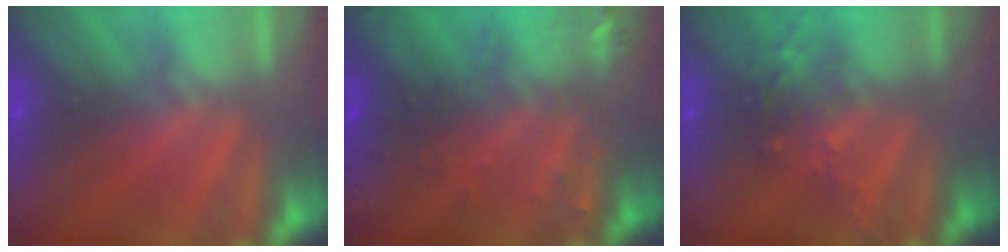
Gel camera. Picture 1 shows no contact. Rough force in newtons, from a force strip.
{"total": 2.9}
{"total": 2.6}